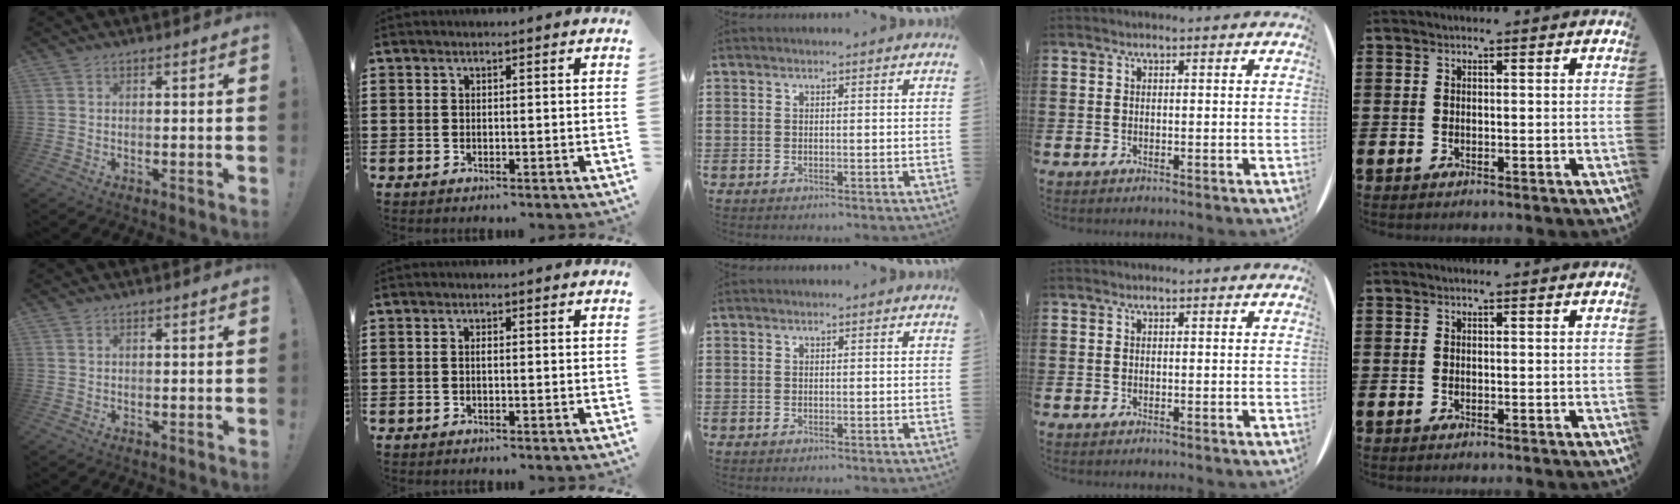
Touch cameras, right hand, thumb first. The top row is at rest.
{"thumb": {"total": 0.5, "force": [0.3, 0.4, 0.2], "torque": [-0.011, 0.005, 0.007]}, "index": {"total": 0.7, "force": [-0.1, 0.2, 0.7], "torque": [-0.015, -0.002, -0.001]}}